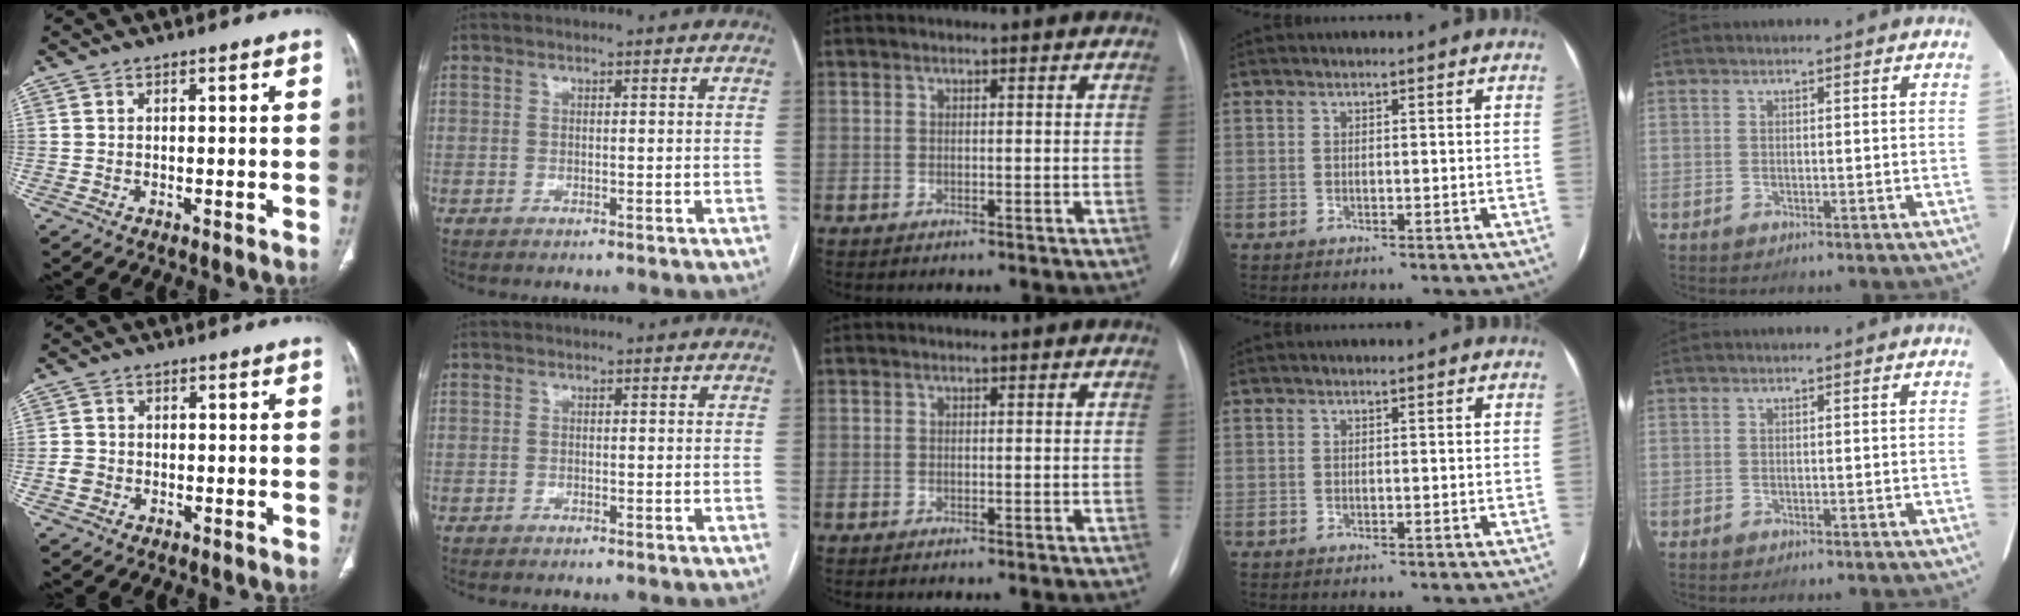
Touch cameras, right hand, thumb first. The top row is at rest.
{"thumb": {"total": 2.4, "force": [-0.7, 2.1, 0.9], "torque": [-0.010, 0.010, -0.014]}}